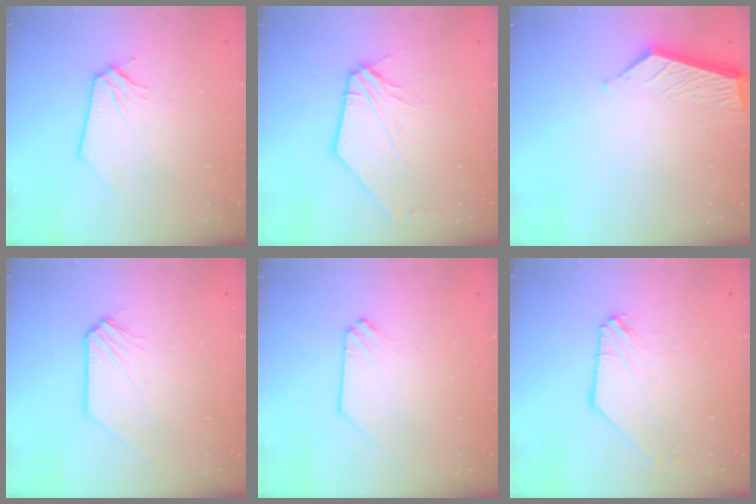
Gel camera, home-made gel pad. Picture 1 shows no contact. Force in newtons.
{"total": 9.6, "press": 9.5, "slide": 1.6}
{"total": 7.1, "press": 7.0, "slide": 0.6}
{"total": 1.6, "press": 1.6, "slide": 0.2}
{"total": 0.0}
{"total": 2.5, "press": 2.5, "slide": 0.4}